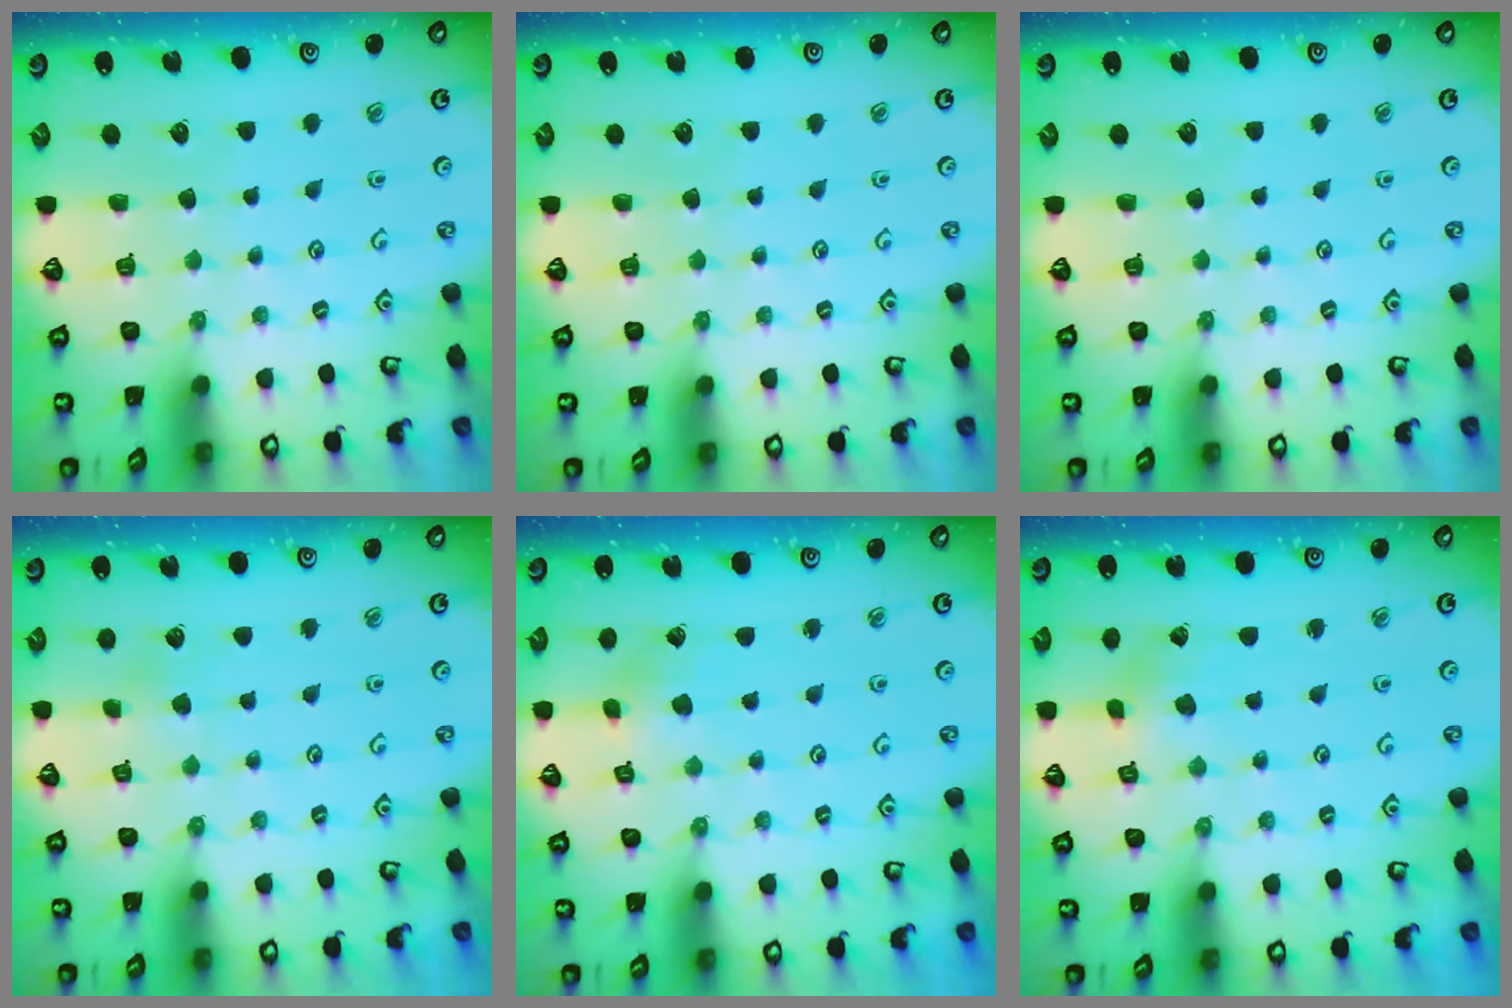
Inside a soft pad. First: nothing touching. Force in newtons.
{"total": 0.0}
{"total": 0.0}
{"total": 1.6, "press": 1.6, "slide": 0.0}
{"total": 1.9, "press": 1.9, "slide": 0.2}
{"total": 0.9, "press": 0.9, "slide": 0.2}